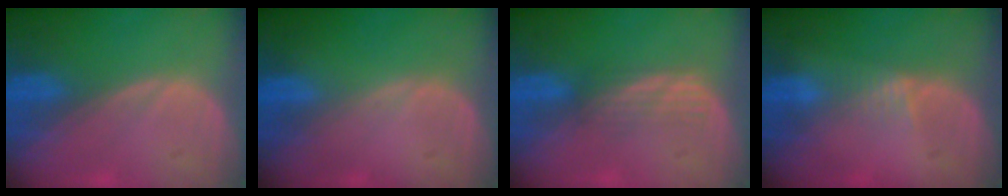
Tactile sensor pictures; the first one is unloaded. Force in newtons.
{"total": 0.0}
{"total": 3.0, "press": 2.5, "slide": 1.7}
{"total": 1.8, "press": 1.5, "slide": 1.0}